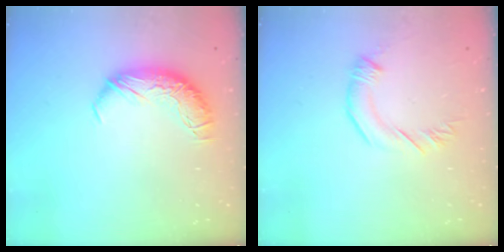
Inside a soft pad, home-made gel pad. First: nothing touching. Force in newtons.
{"total": 3.0, "press": 2.9, "slide": 0.5}